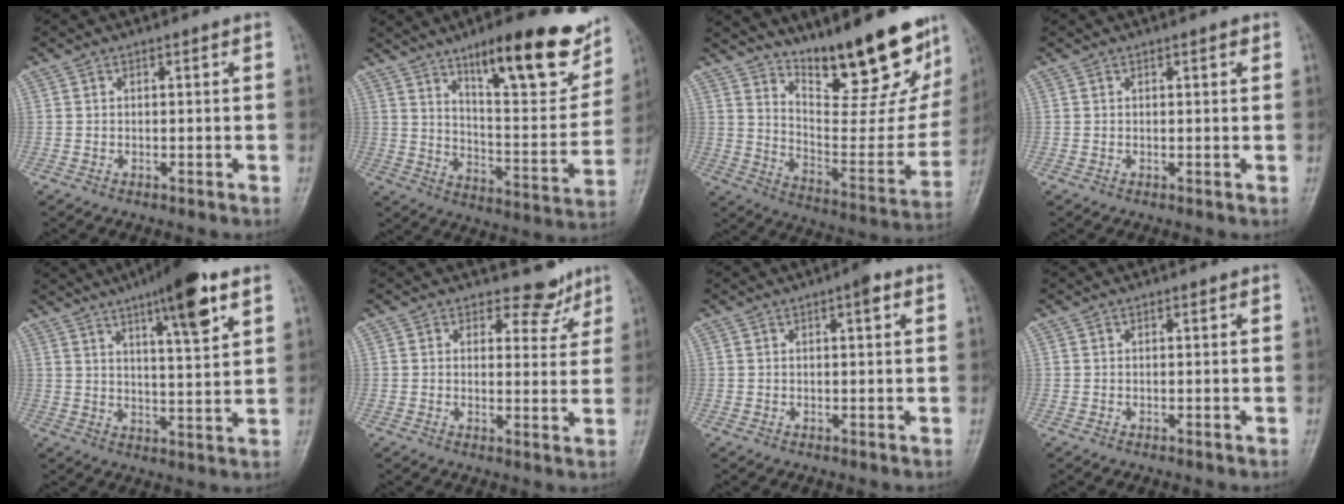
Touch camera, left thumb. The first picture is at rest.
{"total": 22.6, "force": [13.8, 6.4, 16.7], "torque": [-0.194, -0.063, 0.208]}
{"total": 25.1, "force": [18.0, 7.5, 15.8], "torque": [-0.188, -0.108, 0.271]}
{"total": 1.0, "force": [0.5, 0.4, 0.7], "torque": [-0.008, 0.000, 0.006]}
{"total": 13.2, "force": [7.5, 2.7, 10.5], "torque": [-0.147, -0.030, 0.112]}
{"total": 4.8, "force": [4.0, 2.7, 0.5], "torque": [0.020, -0.033, 0.047]}
{"total": 2.4, "force": [1.1, 0.7, 2.0], "torque": [-0.026, 0.001, 0.012]}
{"total": 0.0}